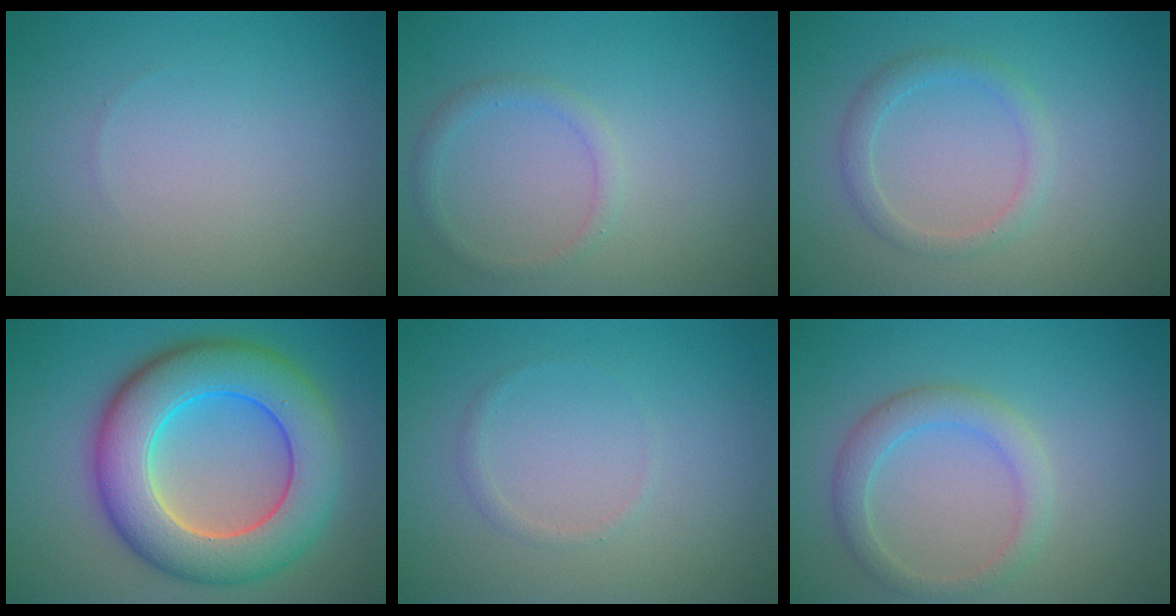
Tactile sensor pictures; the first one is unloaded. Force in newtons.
{"total": 1.4, "press": 1.4, "slide": 0.1}
{"total": 1.8, "press": 1.8, "slide": 0.0}
{"total": 10.7, "press": 10.7, "slide": 0.4}
{"total": 0.7, "press": 0.7, "slide": 0.0}
{"total": 2.8, "press": 2.8, "slide": 0.3}